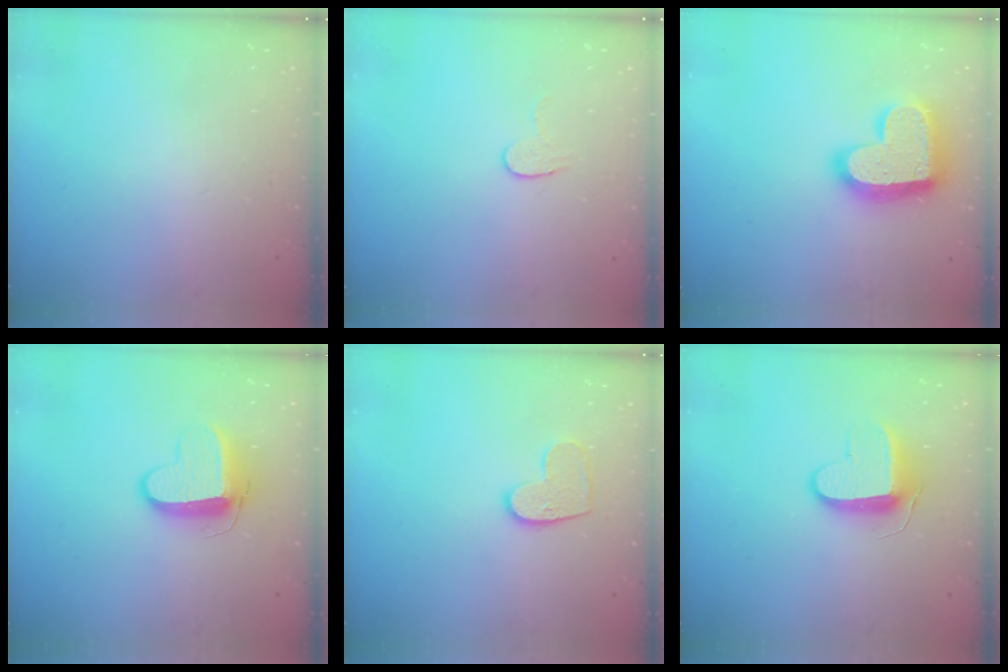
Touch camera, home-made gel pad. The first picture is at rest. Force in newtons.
{"total": 6.2, "press": 6.2, "slide": 0.5}
{"total": 22.2, "press": 22.1, "slide": 1.5}
{"total": 10.7, "press": 10.6, "slide": 1.1}
{"total": 9.3, "press": 9.3, "slide": 0.4}
{"total": 10.0, "press": 10.0, "slide": 1.1}